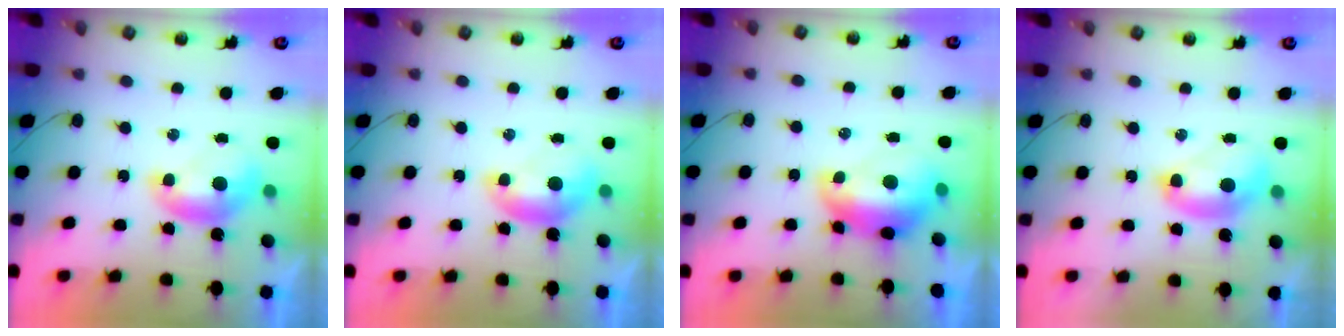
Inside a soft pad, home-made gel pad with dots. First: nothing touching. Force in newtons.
{"total": 0.0}
{"total": 2.9, "press": 2.8, "slide": 0.7}
{"total": 2.7, "press": 2.7, "slide": 0.1}